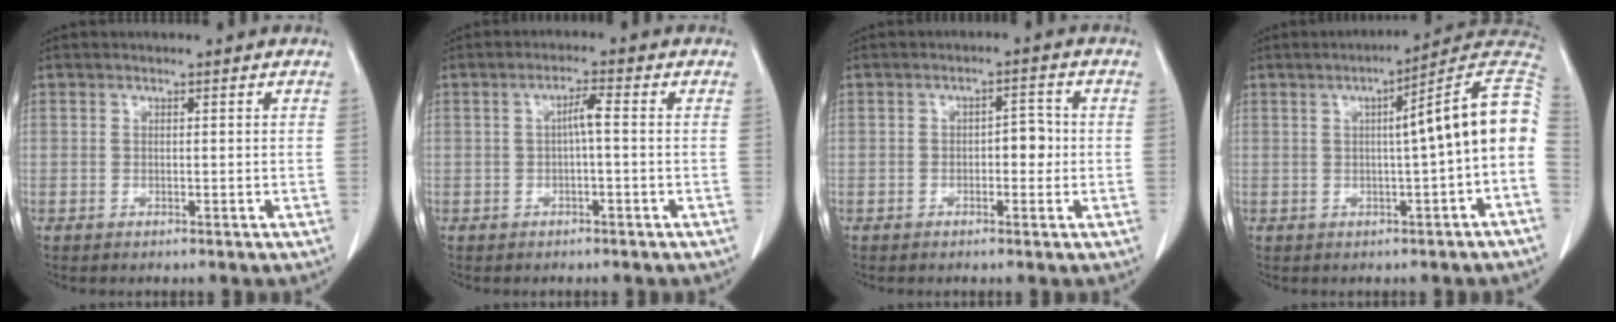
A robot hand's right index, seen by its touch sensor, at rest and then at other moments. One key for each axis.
{"total": 2.5, "fx": 0.0, "fy": 0.1, "fz": 2.5, "tx": -0.047, "ty": 0.007, "tz": 0.001}
{"total": 3.2, "fx": -0.4, "fy": 1.7, "fz": 2.7, "tx": -0.030, "ty": 0.010, "tz": -0.006}
{"total": 11.5, "fx": 0.3, "fy": -0.3, "fz": 11.5, "tx": -0.146, "ty": 0.033, "tz": -0.004}